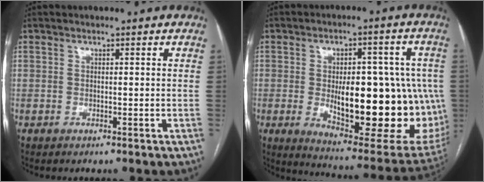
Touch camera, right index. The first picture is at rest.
{"total": 22.9, "force": [-1.9, 9.1, 20.9], "torque": [-0.235, 0.006, 0.006]}